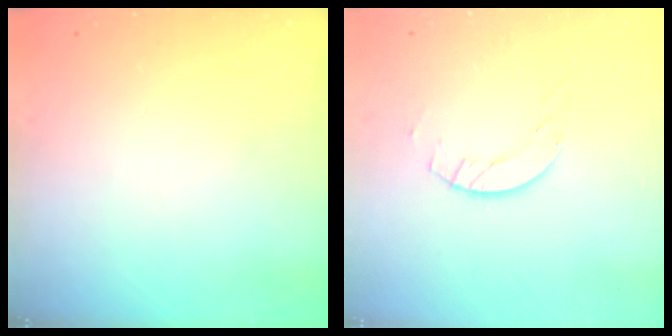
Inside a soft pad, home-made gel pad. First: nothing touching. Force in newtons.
{"total": 2.1, "press": 2.1, "slide": 0.3}